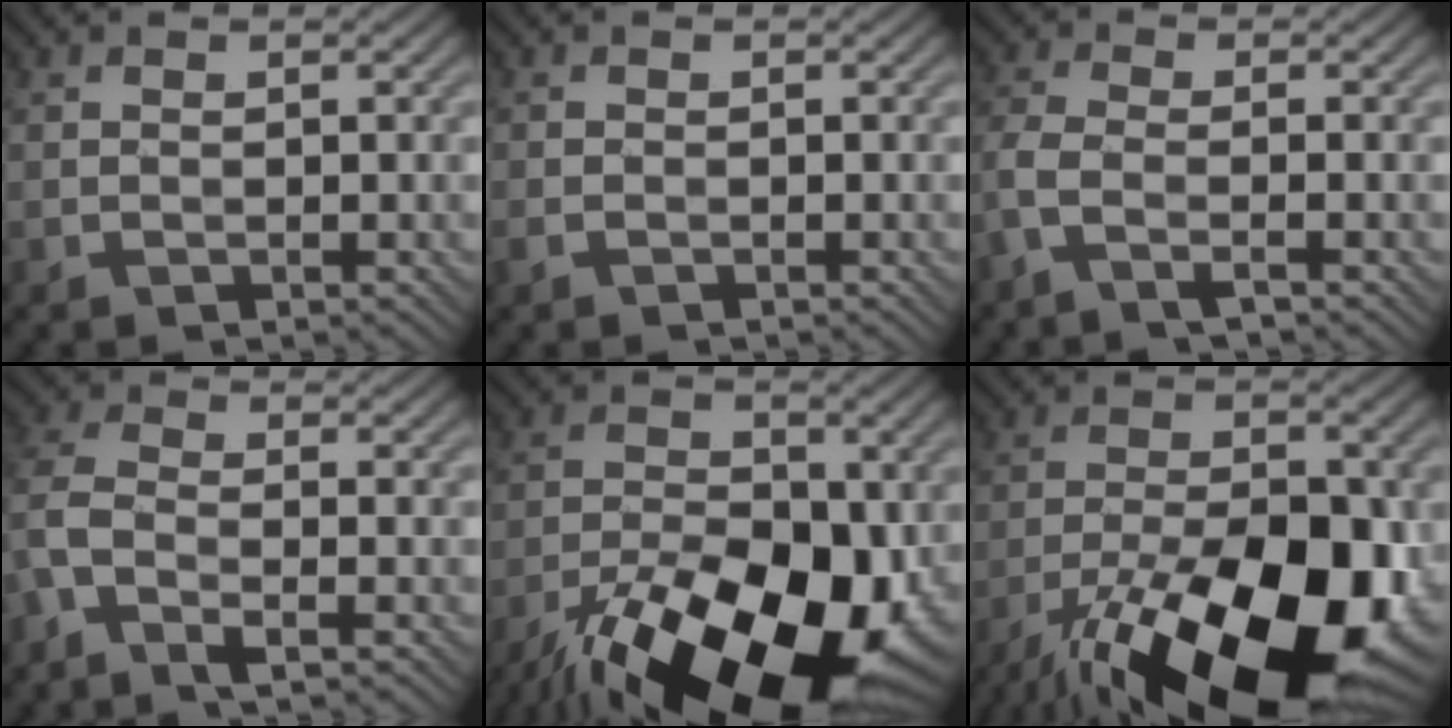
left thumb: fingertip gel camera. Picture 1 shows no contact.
{"total": 1.0, "force": [-0.8, 0.4, 0.5], "torque": [-0.012, -0.003, -0.018]}
{"total": 4.0, "force": [-2.2, 1.0, 3.1], "torque": [-0.081, -0.003, -0.060]}
{"total": 4.7, "force": [-2.6, 1.6, 3.6], "torque": [-0.092, -0.003, -0.064]}
{"total": 18.9, "force": [-10.7, 8.4, 13.1], "torque": [-0.212, -0.024, -0.171]}
{"total": 20.1, "force": [-11.5, 7.6, 14.6], "torque": [-0.233, -0.032, -0.182]}